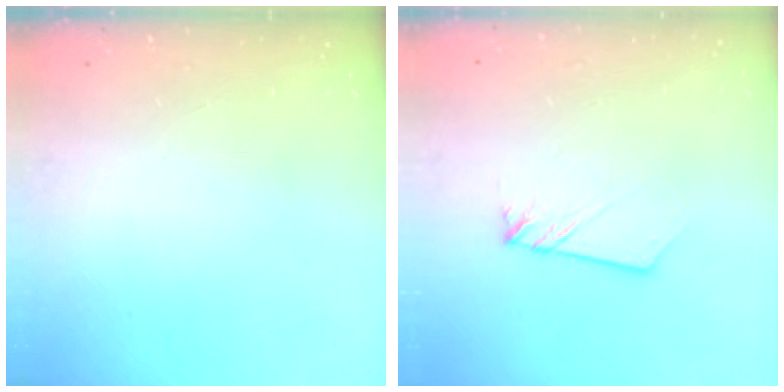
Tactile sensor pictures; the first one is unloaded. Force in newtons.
{"total": 1.9, "press": 1.9, "slide": 0.2}